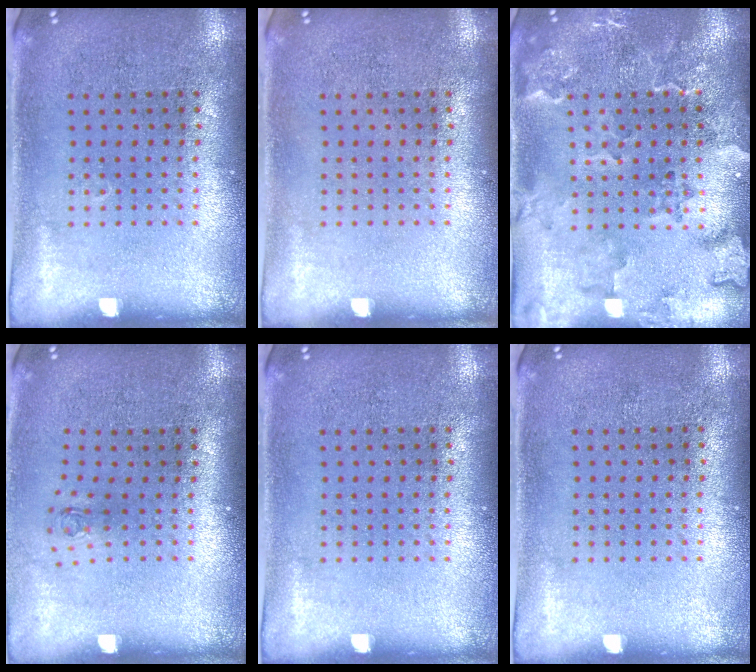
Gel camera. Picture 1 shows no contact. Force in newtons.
{"total": 0.0}
{"total": 2.4, "press": 2.2, "slide": 0.9}
{"total": 0.7, "press": 0.3, "slide": 0.6}
{"total": 0.0}
{"total": 0.0}